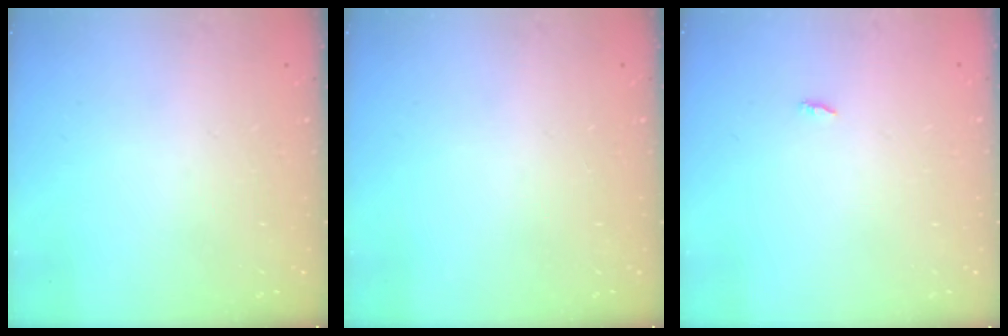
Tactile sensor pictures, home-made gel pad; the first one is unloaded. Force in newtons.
{"total": 0.0}
{"total": 1.8, "press": 1.8, "slide": 0.2}